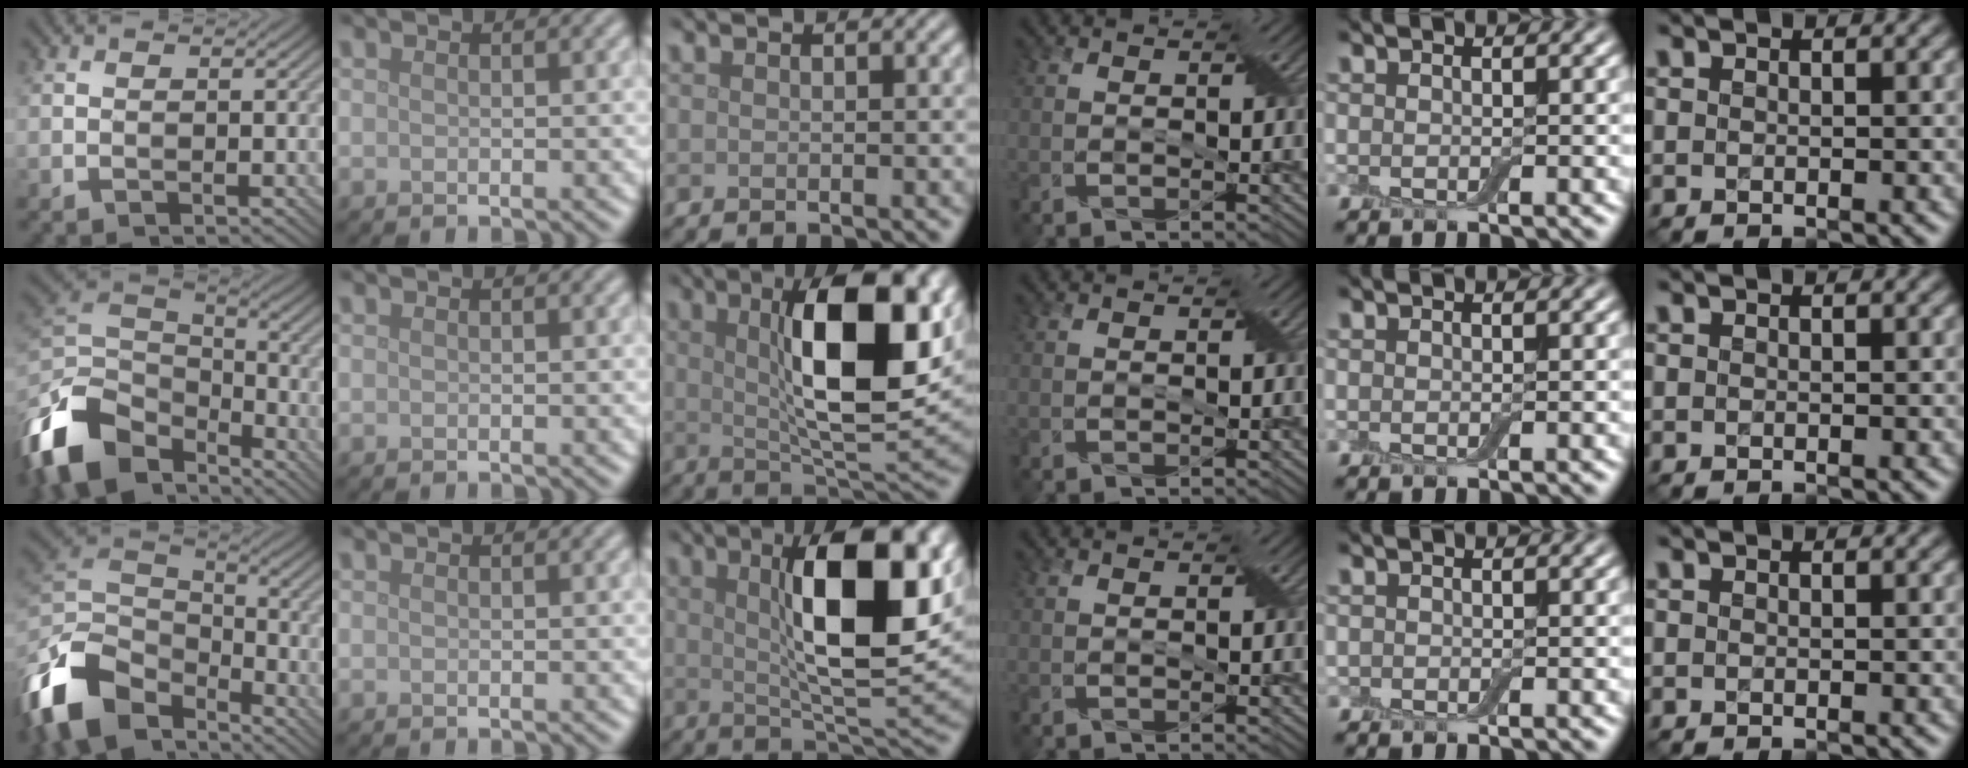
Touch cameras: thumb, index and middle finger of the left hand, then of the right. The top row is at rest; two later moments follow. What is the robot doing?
{"motion": "open", "object": "airpods case & airpods"}